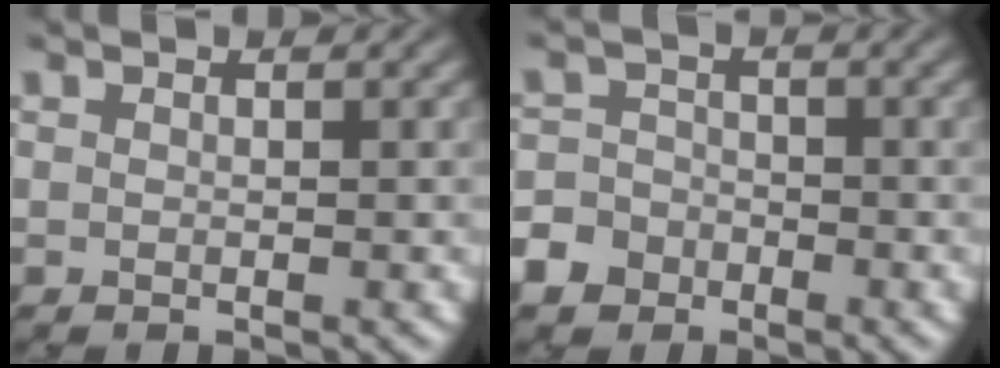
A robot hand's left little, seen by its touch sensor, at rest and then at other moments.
{"total": 4.9, "force": [-3.2, 3.5, 1.1], "torque": [-0.009, -0.008, -0.066]}